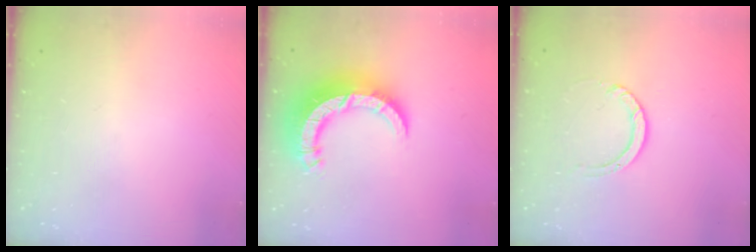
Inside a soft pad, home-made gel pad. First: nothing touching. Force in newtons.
{"total": 14.4, "press": 14.3, "slide": 1.5}
{"total": 3.5, "press": 3.5, "slide": 0.3}